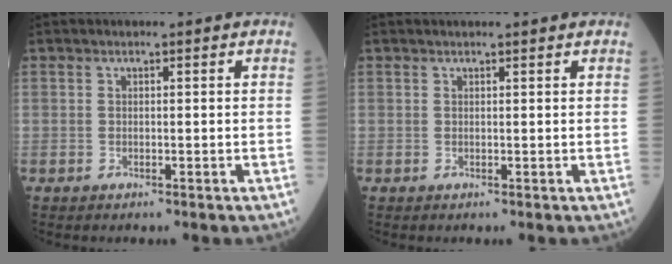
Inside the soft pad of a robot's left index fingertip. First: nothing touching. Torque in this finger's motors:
{"motor_torque": [0.20, -0.08, -0.03, 0.02]}